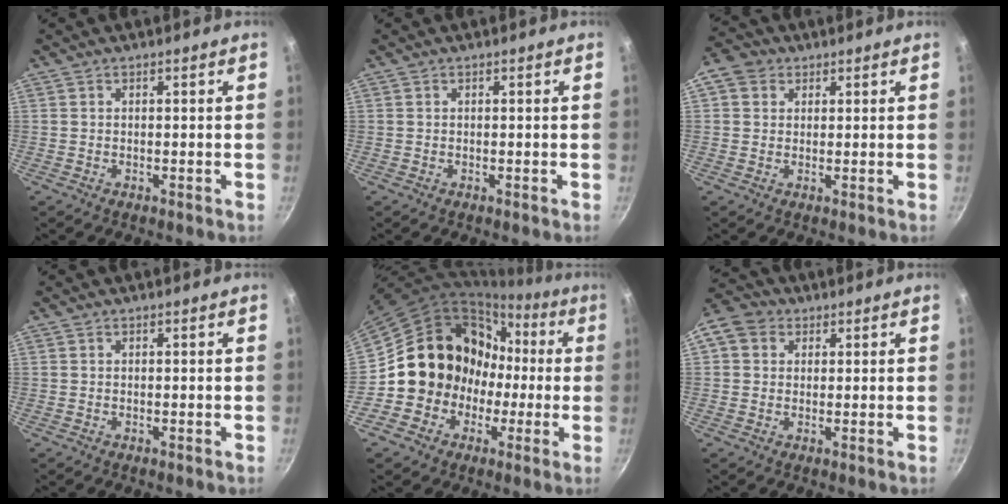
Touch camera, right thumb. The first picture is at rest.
{"total": 0.0}
{"total": 4.9, "force": [1.7, 4.1, 2.0], "torque": [-0.014, 0.004, 0.019]}
{"total": 0.0}
{"total": 15.7, "force": [-1.2, 14.5, 5.9], "torque": [-0.053, 0.058, -0.018]}
{"total": 8.4, "force": [2.4, 7.0, 3.9], "torque": [-0.063, 0.017, 0.028]}